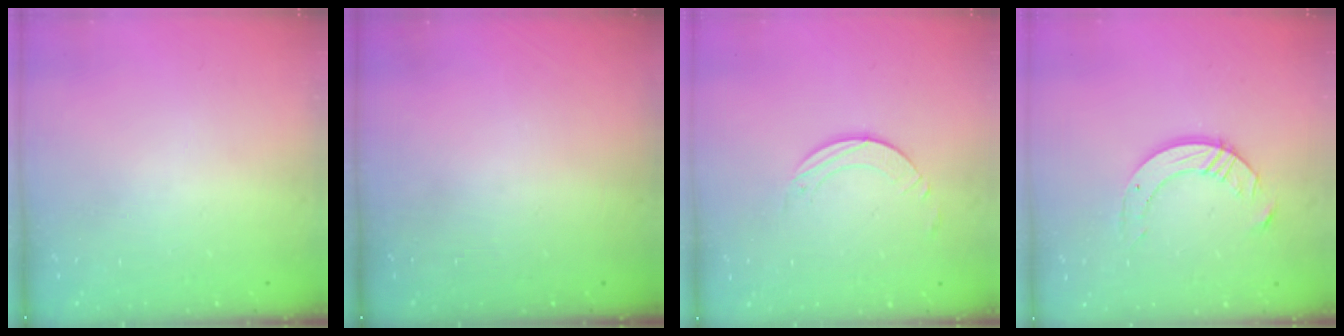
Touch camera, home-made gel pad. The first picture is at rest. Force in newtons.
{"total": 0.0}
{"total": 1.9, "press": 1.9, "slide": 0.1}
{"total": 9.2, "press": 9.1, "slide": 0.8}